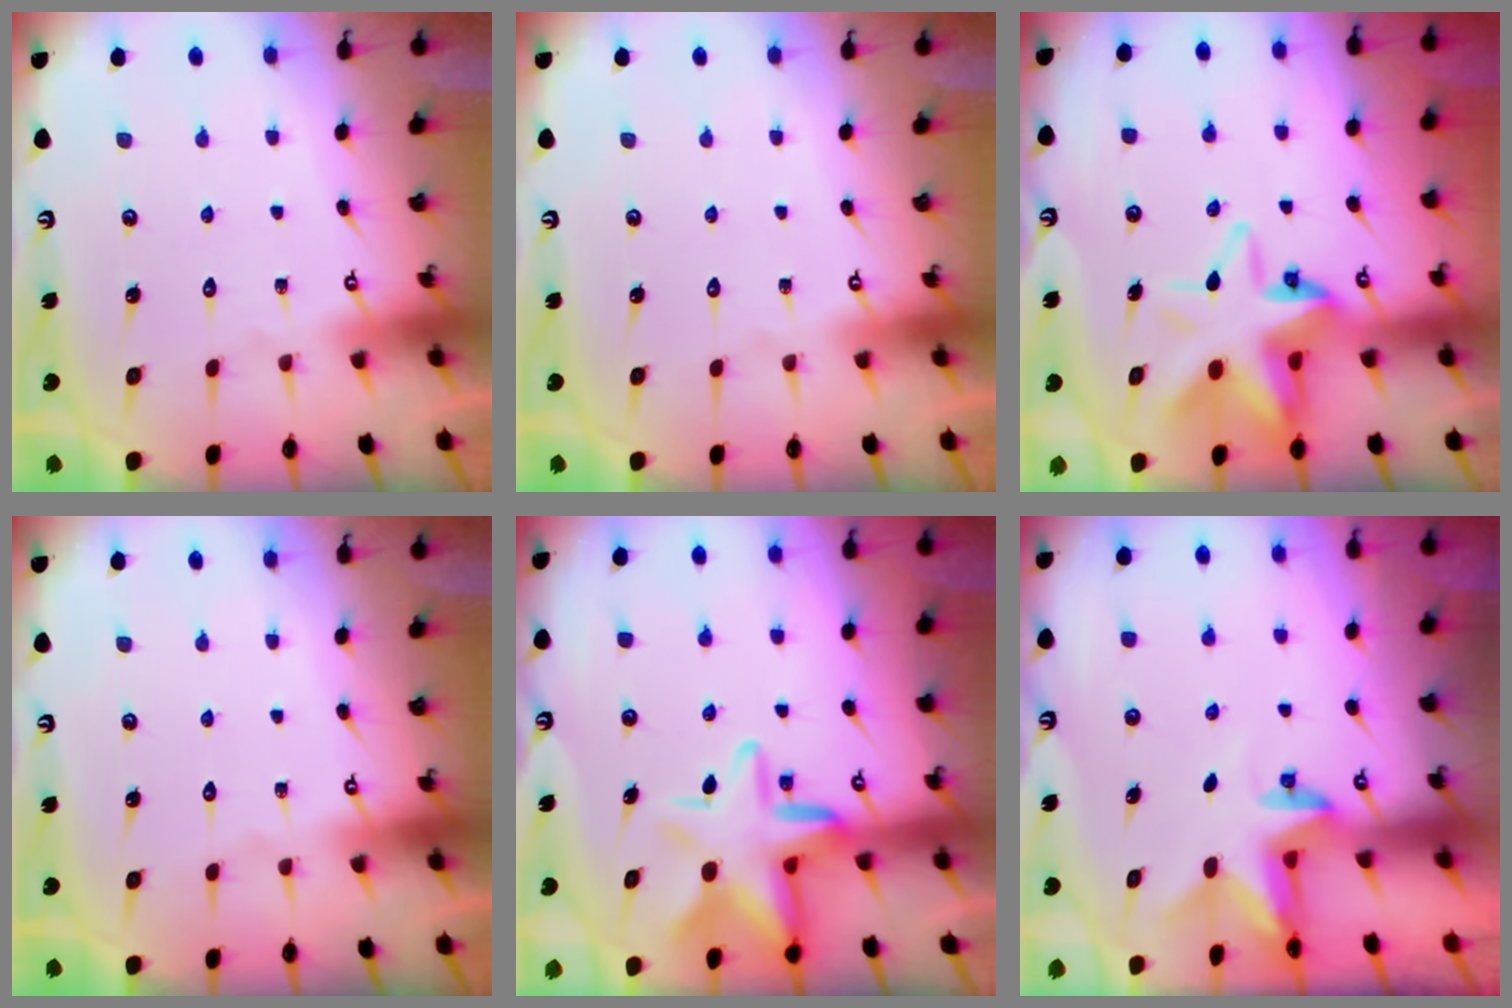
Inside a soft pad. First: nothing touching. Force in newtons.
{"total": 0.0}
{"total": 11.1, "press": 10.9, "slide": 1.9}
{"total": 0.0}
{"total": 12.6, "press": 12.4, "slide": 2.3}
{"total": 2.4, "press": 2.4, "slide": 0.4}